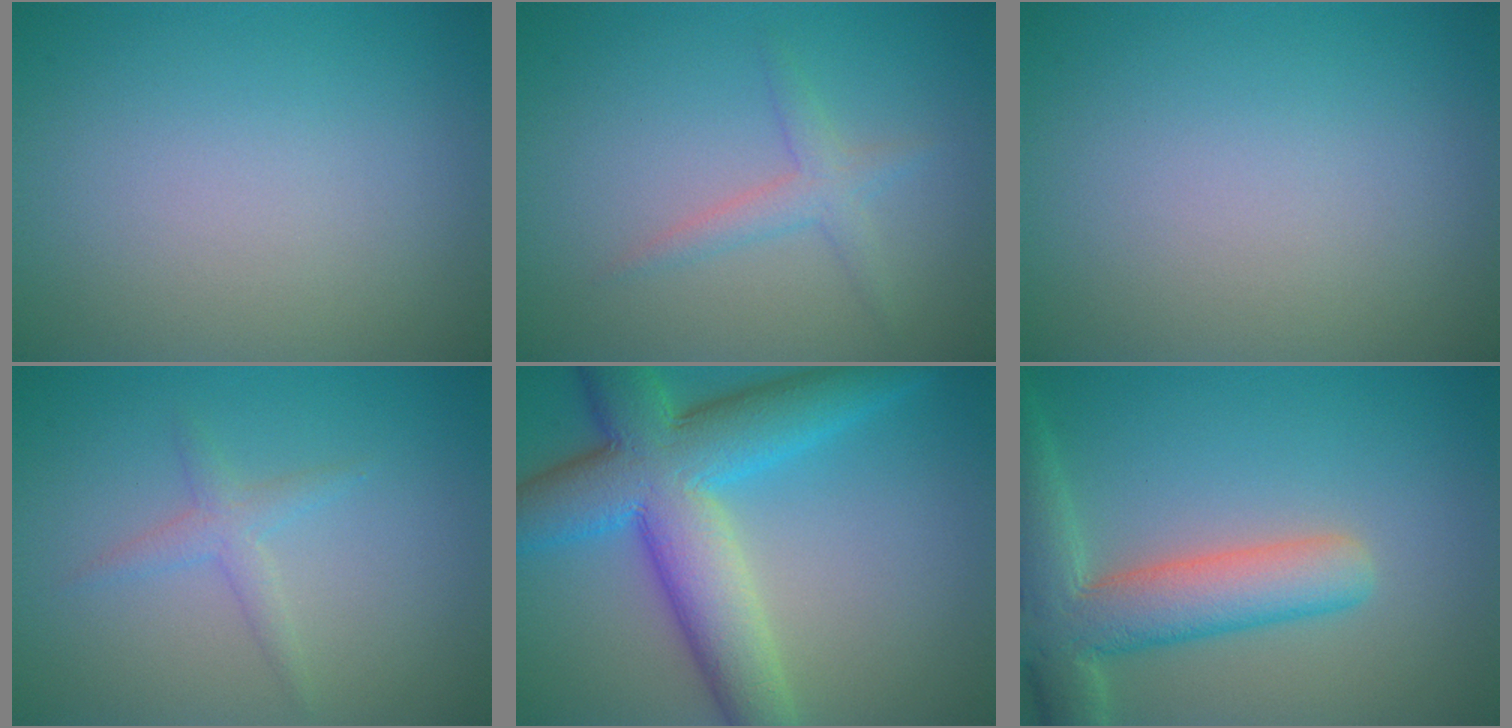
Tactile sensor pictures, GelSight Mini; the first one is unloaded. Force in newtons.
{"total": 1.9, "press": 1.9, "slide": 0.0}
{"total": 0.0}
{"total": 1.6, "press": 1.6, "slide": 0.1}
{"total": 10.5, "press": 10.5, "slide": 0.3}
{"total": 7.3, "press": 7.3, "slide": 0.7}